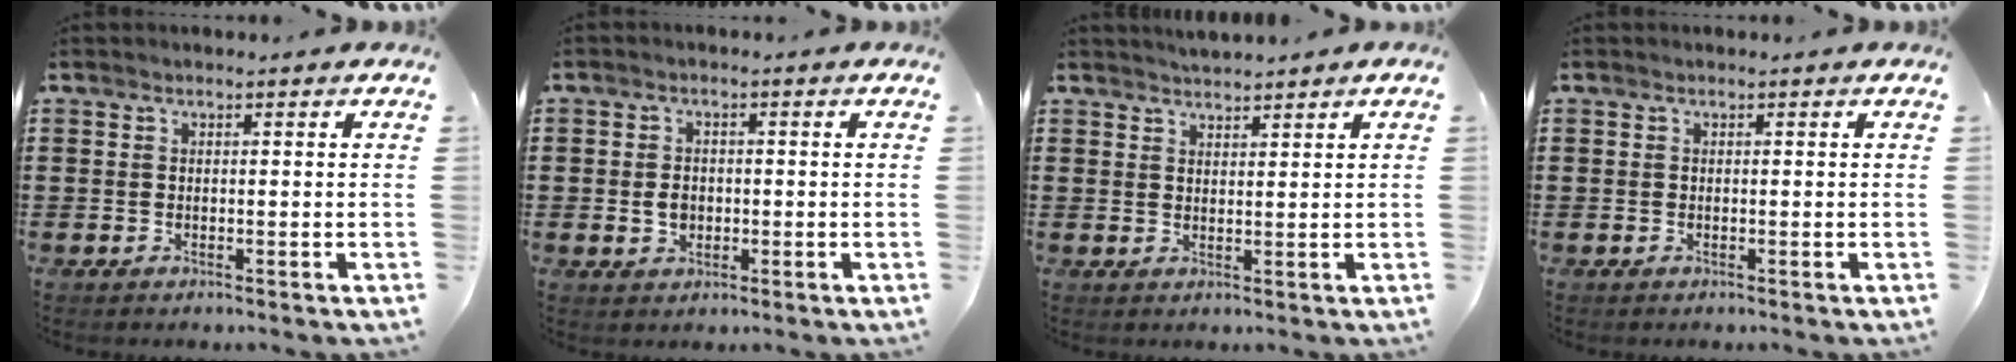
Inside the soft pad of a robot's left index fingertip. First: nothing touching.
{"total": 2.6, "force": [-0.2, 2.0, 1.7], "torque": [-0.030, 0.000, -0.006]}
{"total": 1.8, "force": [1.8, 0.0, -0.3], "torque": [0.000, 0.001, 0.035]}
{"total": 0.0}